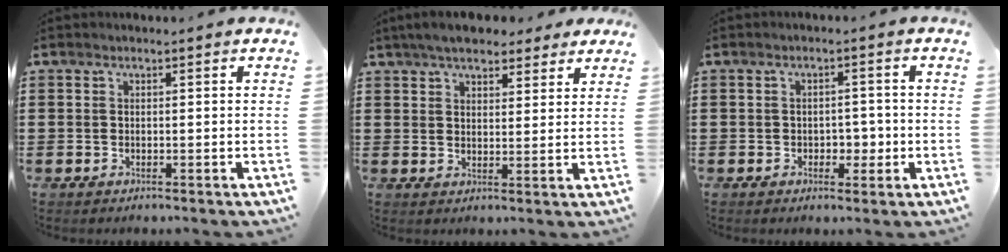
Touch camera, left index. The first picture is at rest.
{"total": 5.5, "force": [4.8, 1.7, 2.1], "torque": [-0.054, 0.000, 0.089]}
{"total": 2.9, "force": [-0.6, 2.1, 1.9], "torque": [-0.034, 0.000, -0.017]}